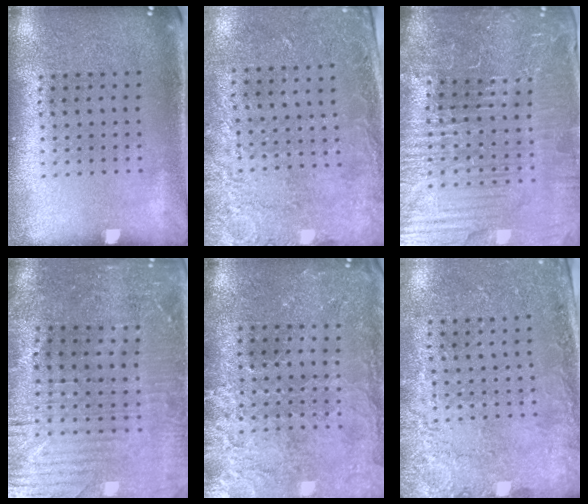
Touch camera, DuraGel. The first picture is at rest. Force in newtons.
{"total": 2.7, "press": 2.0, "slide": 1.8}
{"total": 5.8, "press": 5.3, "slide": 2.3}
{"total": 2.2, "press": 2.2, "slide": 0.5}
{"total": 3.6, "press": 3.3, "slide": 1.3}
{"total": 2.5, "press": 2.1, "slide": 1.3}